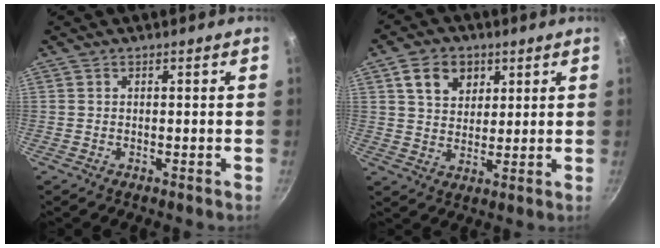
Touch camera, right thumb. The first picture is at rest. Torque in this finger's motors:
{"motor_torque": [-0.82, 0.83, 0.50, -0.09, 0.03]}